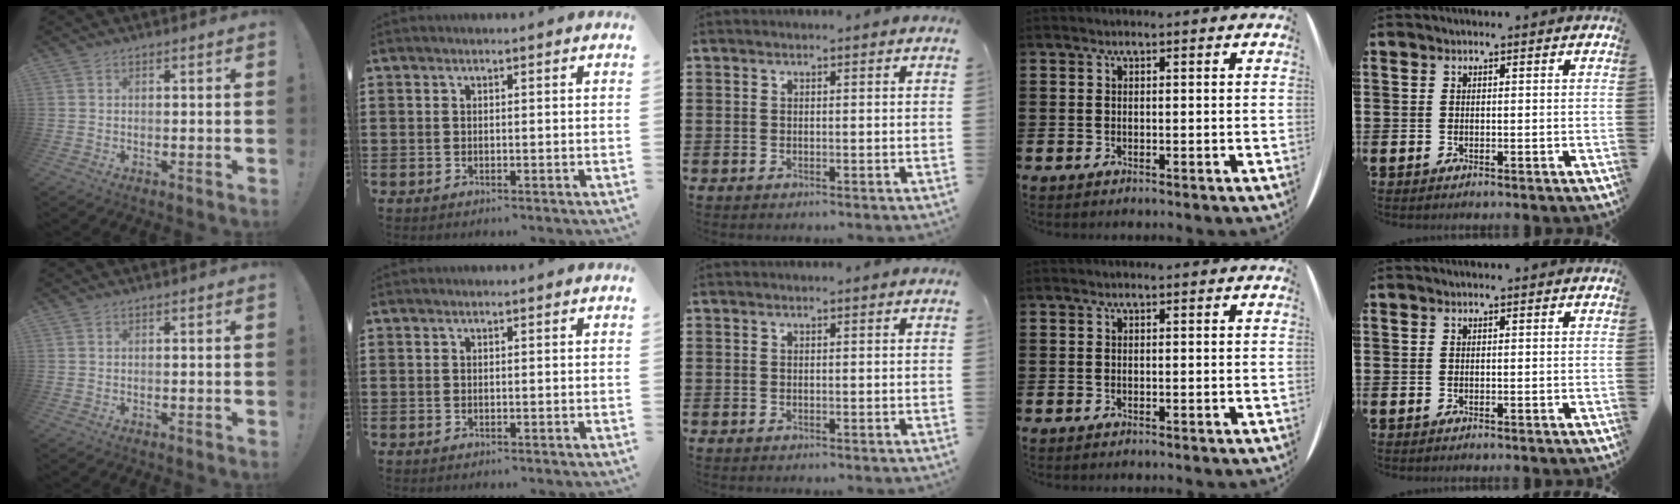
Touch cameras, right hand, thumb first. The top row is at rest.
{}